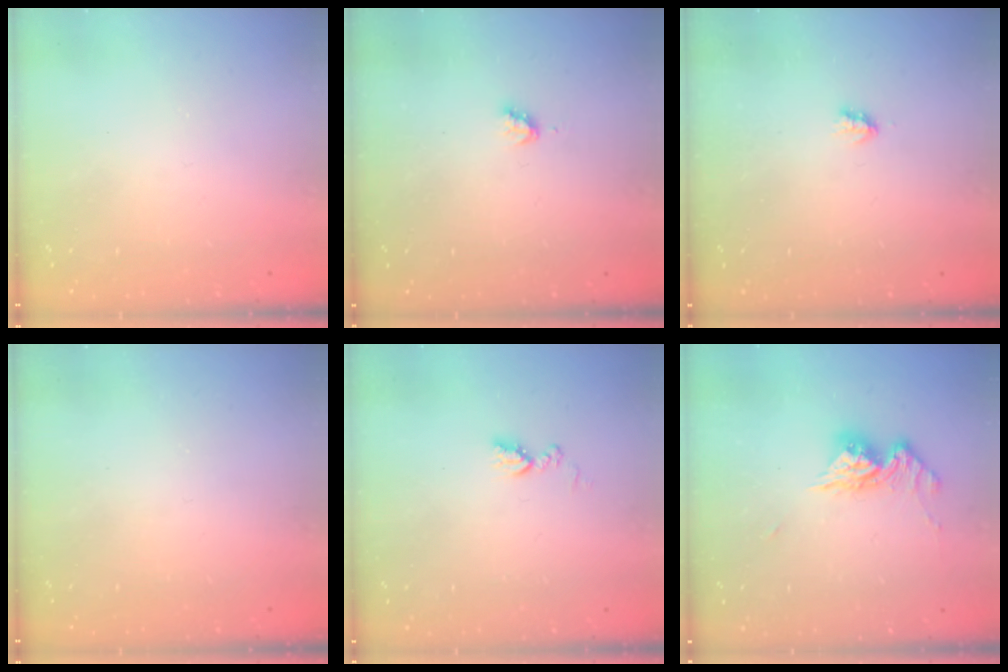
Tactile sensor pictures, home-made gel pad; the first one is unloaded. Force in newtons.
{"total": 2.8, "press": 2.8, "slide": 0.3}
{"total": 1.7, "press": 1.7, "slide": 0.3}
{"total": 0.0}
{"total": 6.9, "press": 6.8, "slide": 0.8}
{"total": 10.3, "press": 10.3, "slide": 1.0}